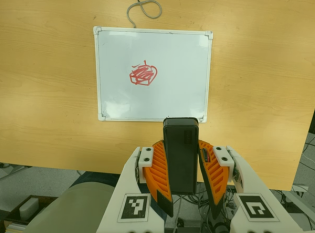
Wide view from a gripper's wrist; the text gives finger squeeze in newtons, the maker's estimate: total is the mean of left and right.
{"total": 9.7, "left": 8.1, "right": 11.4}